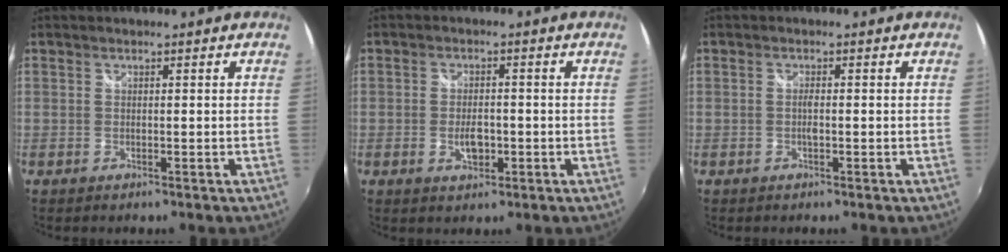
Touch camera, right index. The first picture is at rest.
{"total": 4.3, "force": [-1.2, 2.4, 3.3], "torque": [-0.063, -0.004, -0.020]}
{"total": 1.4, "force": [-0.3, 0.2, 1.4], "torque": [-0.029, -0.001, -0.006]}